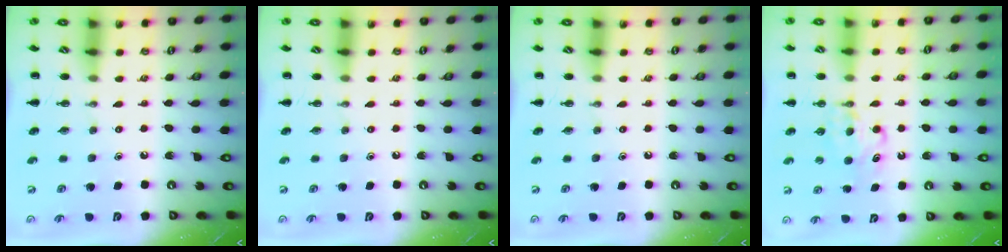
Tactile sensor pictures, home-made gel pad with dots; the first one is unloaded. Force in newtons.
{"total": 0.0}
{"total": 0.0}
{"total": 5.5, "press": 5.3, "slide": 1.4}